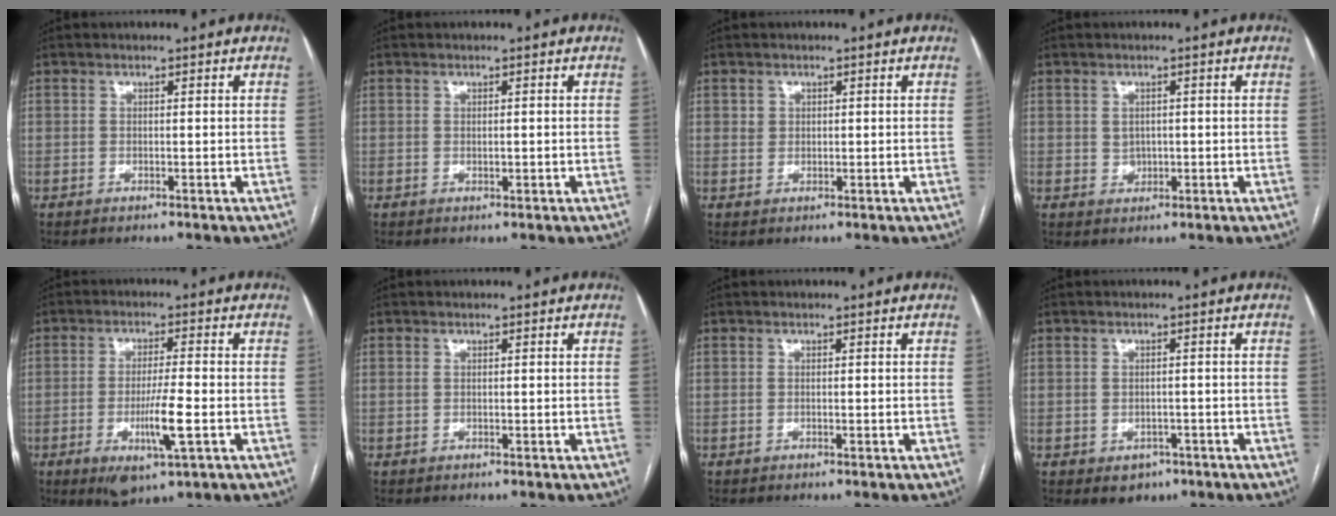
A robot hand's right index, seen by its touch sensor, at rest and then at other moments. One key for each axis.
{"total": 0.6, "fx": 0.0, "fy": 0.2, "fz": 0.5, "tx": -0.007, "ty": -0.001, "tz": 0.002}
{"total": 1.3, "fx": 0.5, "fy": 1.2, "fz": 0.1, "tx": 0.010, "ty": 0.001, "tz": 0.005}
{"total": 1.8, "fx": 0.1, "fy": 1.6, "fz": 0.8, "tx": -0.014, "ty": 0.000, "tz": 0.006}
{"total": 8.1, "fx": -2.5, "fy": 0.8, "fz": 7.6, "tx": -0.139, "ty": -0.018, "tz": -0.040}
{"total": 0.0}
{"total": 0.0}
{"total": 3.1, "fx": -1.4, "fy": 2.5, "fz": 1.1, "tx": -0.007, "ty": 0.004, "tz": -0.007}